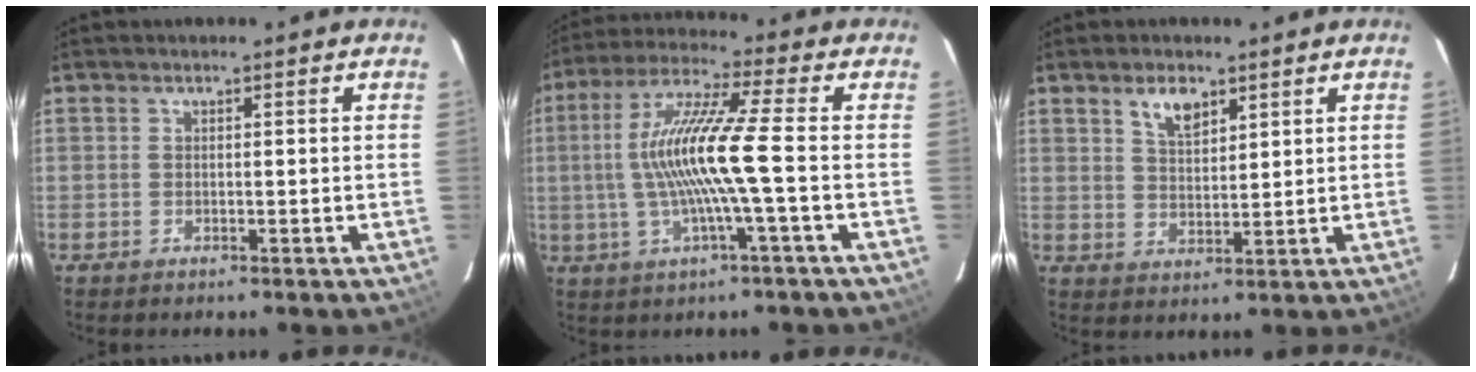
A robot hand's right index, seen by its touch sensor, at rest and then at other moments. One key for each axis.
{"total": 12.7, "fx": -1.3, "fy": -0.8, "fz": 12.6, "tx": -0.243, "ty": 0.004, "tz": -0.023}
{"total": 5.2, "fx": 3.3, "fy": 2.4, "fz": 3.2, "tx": -0.055, "ty": 0.004, "tz": 0.061}